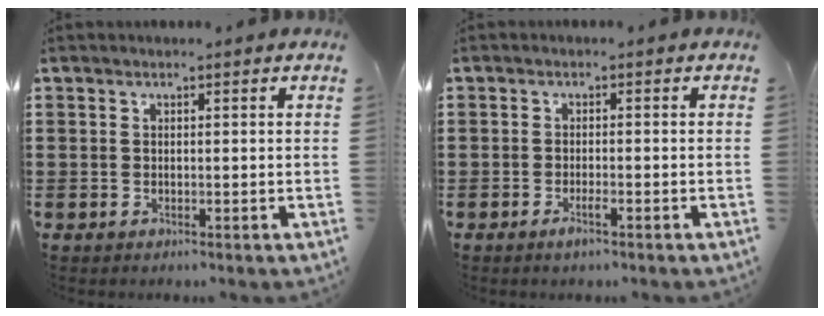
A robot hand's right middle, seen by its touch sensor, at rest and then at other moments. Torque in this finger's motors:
{"motor_torque": [0.57, -0.23, 0.02, 0.04]}